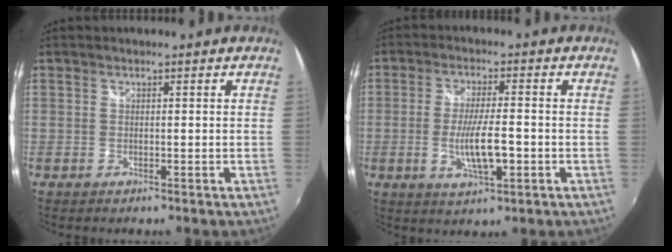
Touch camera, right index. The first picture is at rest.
{"total": 7.9, "force": [-2.0, 1.6, 7.4], "torque": [-0.141, -0.012, -0.031]}